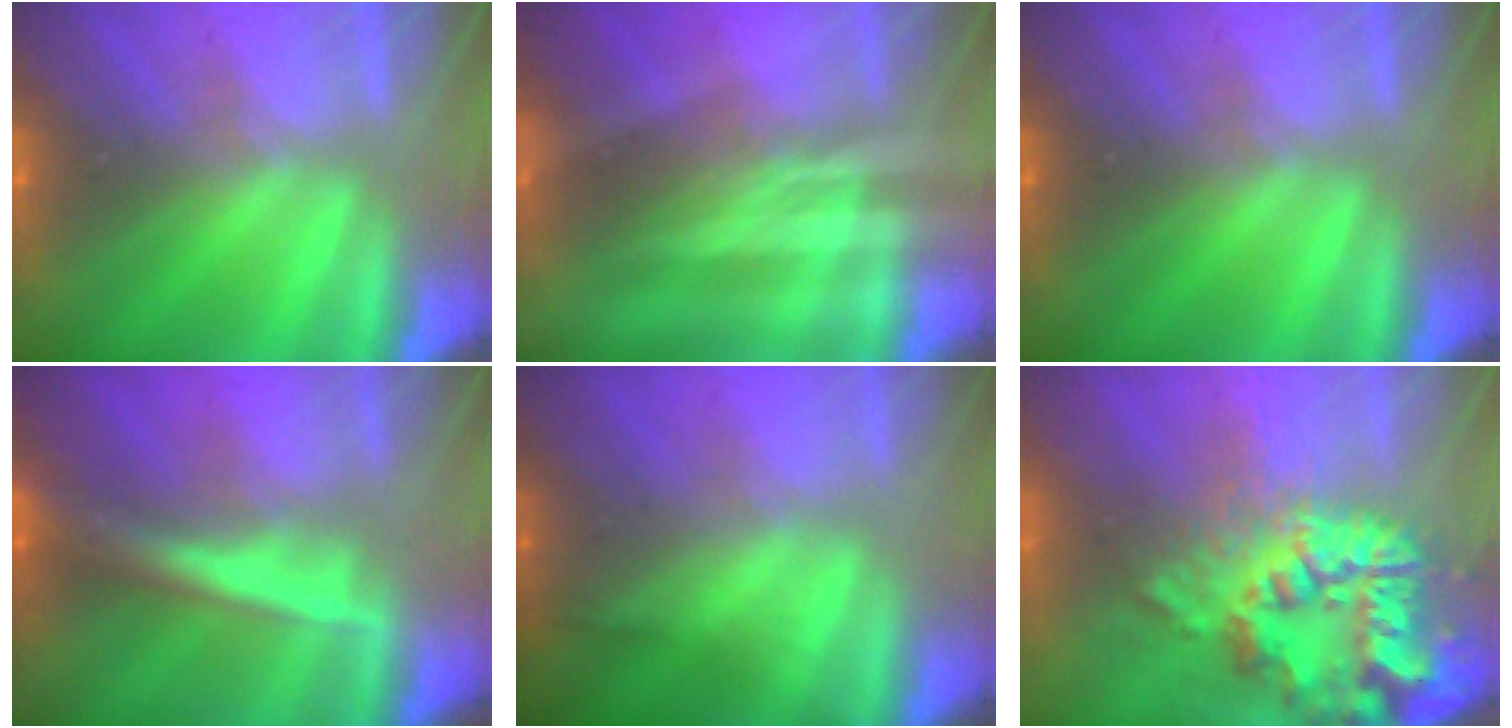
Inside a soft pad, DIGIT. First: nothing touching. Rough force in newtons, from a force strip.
{"total": 2.1}
{"total": 0.0}
{"total": 2.4}
{"total": 1.3}
{"total": 8.2}